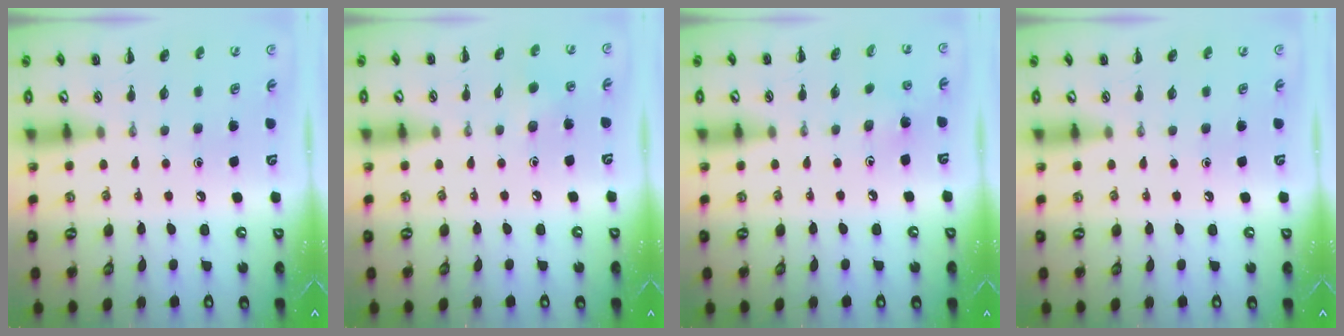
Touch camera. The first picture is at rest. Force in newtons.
{"total": 4.4, "press": 4.2, "slide": 1.1}
{"total": 3.8, "press": 3.6, "slide": 1.2}
{"total": 0.0}